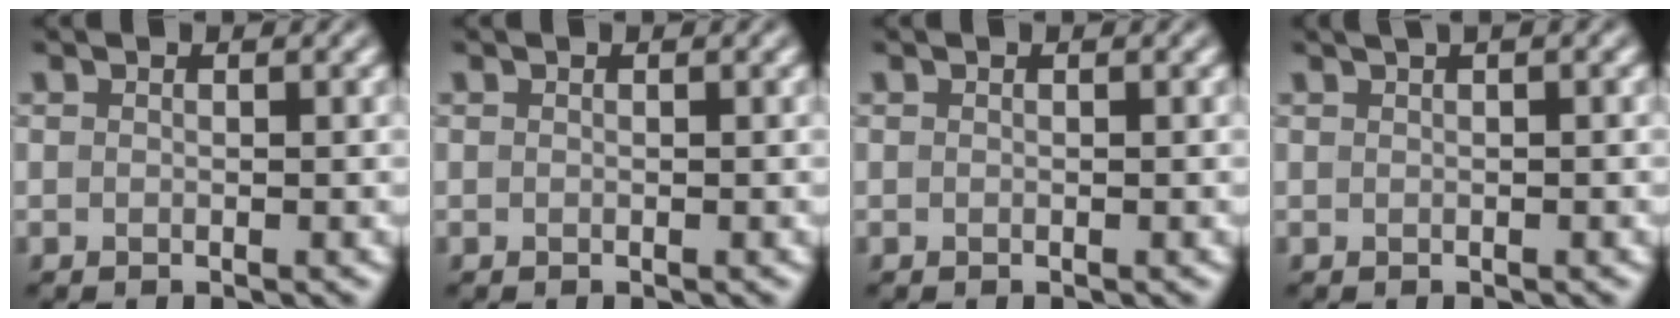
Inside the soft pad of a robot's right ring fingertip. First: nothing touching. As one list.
[{"total": 0.0}, {"total": 0.0}, {"total": 3.0, "force": [1.6, 1.2, 2.2], "torque": [-0.021, 0.009, 0.013]}]